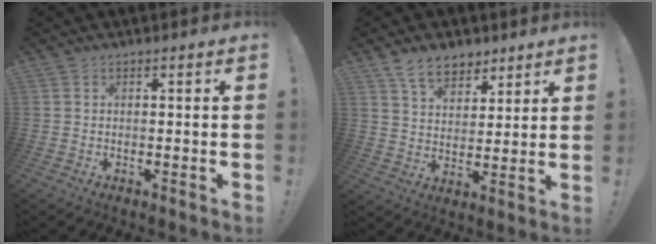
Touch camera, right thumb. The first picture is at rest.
{"total": 10.0, "force": [7.0, 6.0, 3.8], "torque": [-0.068, -0.036, 0.137]}